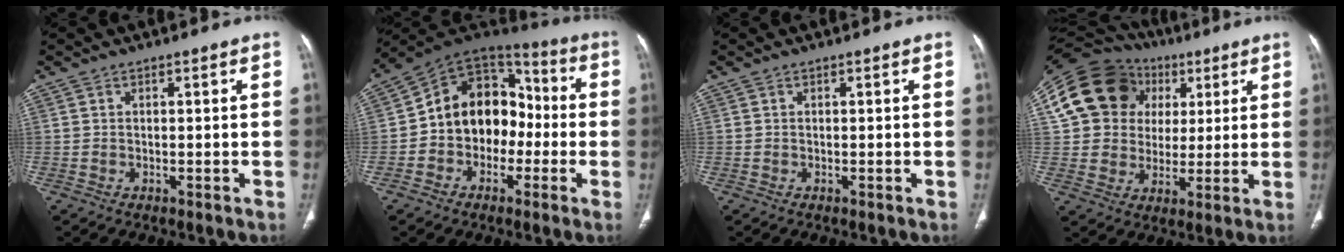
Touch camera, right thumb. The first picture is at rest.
{"total": 15.5, "force": [-2.2, 12.0, 9.6], "torque": [-0.101, 0.055, -0.049]}
{"total": 0.0}
{"total": 19.5, "force": [5.8, 16.7, 8.3], "torque": [-0.128, 0.033, 0.103]}